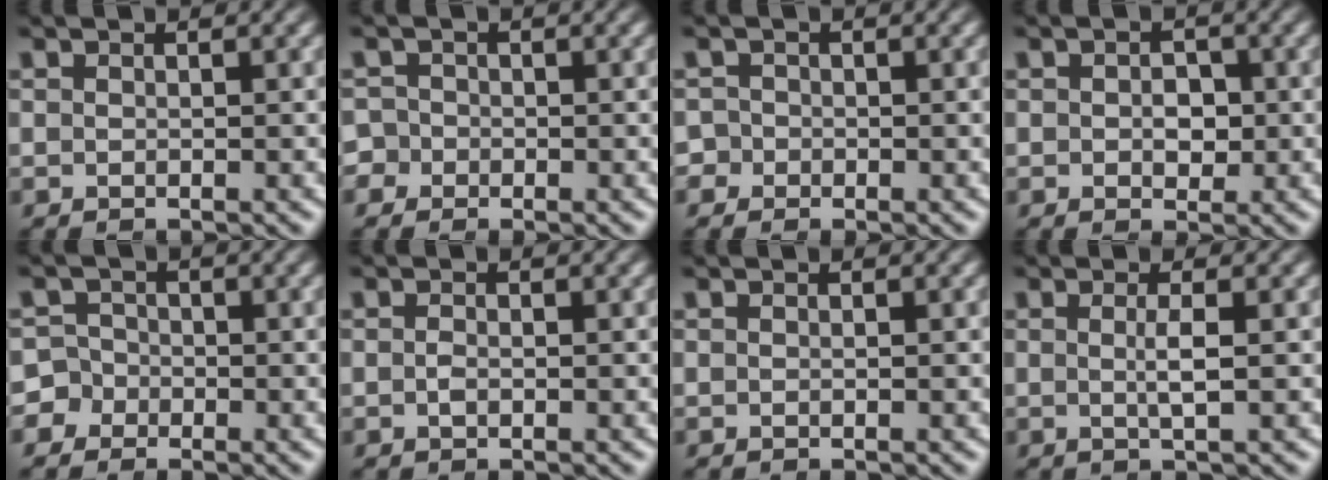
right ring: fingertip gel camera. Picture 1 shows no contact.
{"total": 2.4, "force": [-1.1, 2.1, 0.1], "torque": [-0.014, -0.005, -0.023]}
{"total": 2.1, "force": [-1.0, 1.9, -0.1], "torque": [-0.009, -0.003, -0.022]}
{"total": 1.6, "force": [-0.3, 1.3, 0.9], "torque": [-0.012, -0.003, -0.004]}
{"total": 4.8, "force": [-1.8, 4.3, 0.7], "torque": [-0.036, -0.014, -0.037]}
{"total": 0.5, "force": [-0.5, -0.1, 0.2], "torque": [-0.014, -0.009, -0.006]}
{"total": 0.0}
{"total": 1.6, "force": [-0.1, -0.7, 1.5], "torque": [-0.032, -0.009, -0.001]}